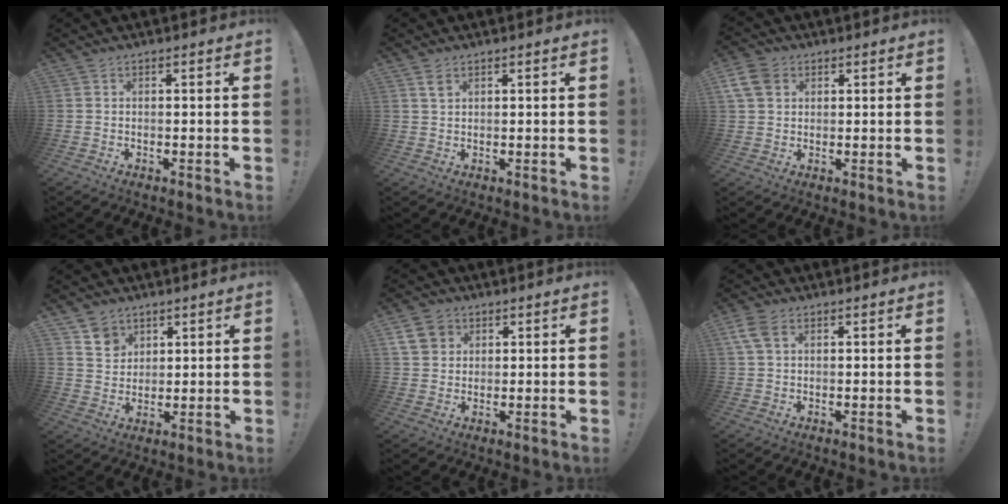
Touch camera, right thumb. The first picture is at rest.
{"total": 2.2, "force": [1.3, 1.1, 1.4], "torque": [-0.018, -0.007, 0.022]}
{"total": 7.7, "force": [2.9, 5.8, 4.1], "torque": [-0.089, -0.001, 0.058]}
{"total": 6.8, "force": [4.2, 5.2, 1.1], "torque": [-0.009, -0.030, 0.081]}
{"total": 7.7, "force": [3.5, 6.1, 3.1], "torque": [-0.048, -0.007, 0.073]}
{"total": 5.2, "force": [2.0, 3.2, 3.6], "torque": [-0.076, 0.003, 0.040]}